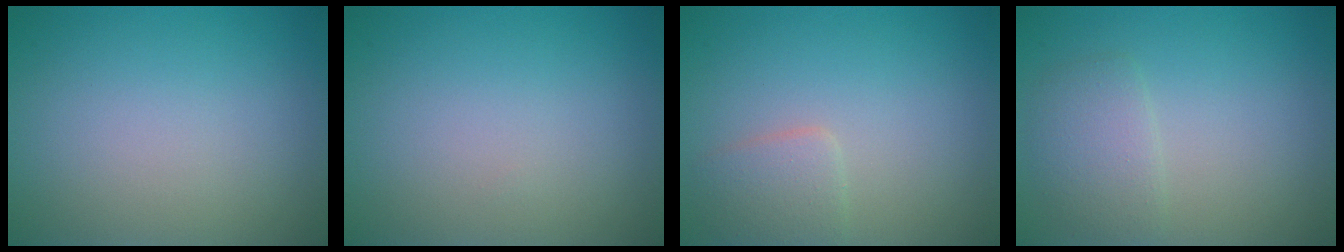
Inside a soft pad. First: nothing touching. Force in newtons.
{"total": 0.0}
{"total": 2.1, "press": 2.1, "slide": 0.1}
{"total": 2.3, "press": 2.3, "slide": 0.0}